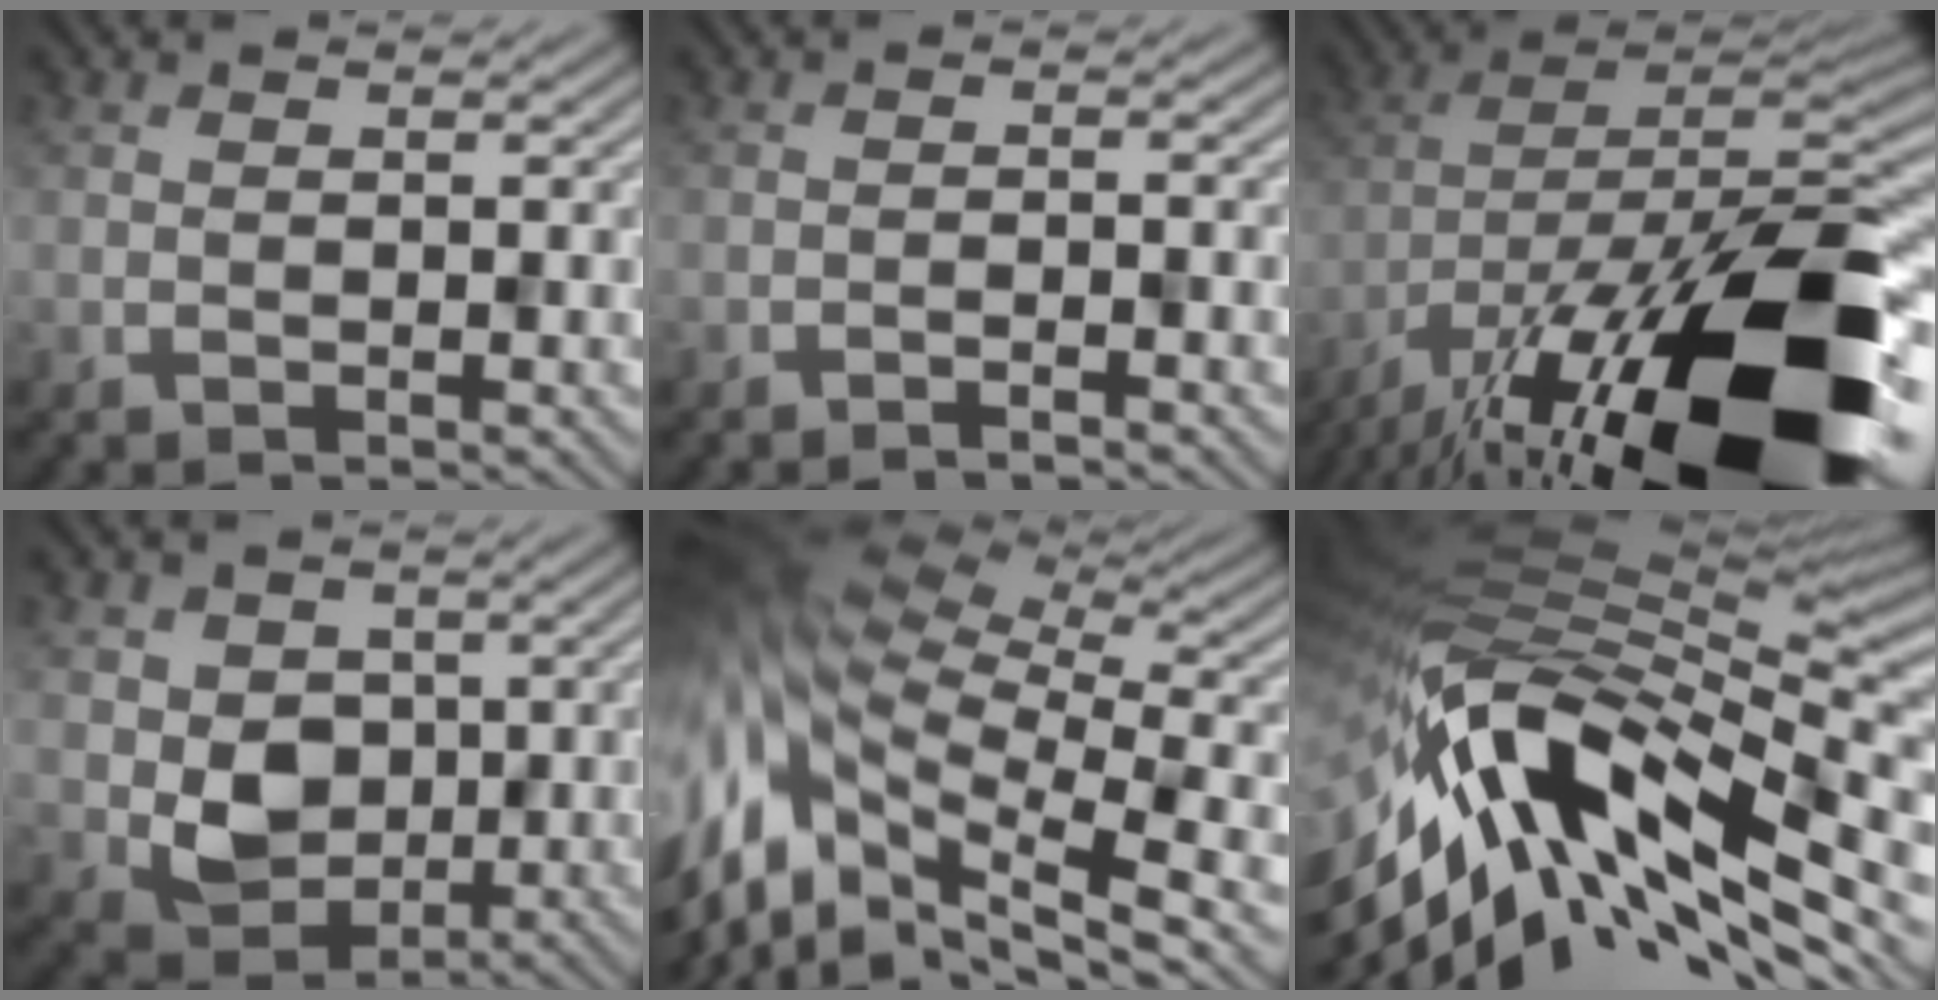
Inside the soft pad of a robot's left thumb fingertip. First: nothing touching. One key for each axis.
{"total": 2.3, "fx": -2.0, "fy": -0.1, "fz": 1.1, "tx": -0.018, "ty": 0.012, "tz": -0.036}
{"total": 20.1, "fx": -12.5, "fy": 6.8, "fz": 14.2, "tx": -0.240, "ty": -0.032, "tz": -0.188}
{"total": 4.0, "fx": 1.1, "fy": 3.7, "fz": 0.8, "tx": -0.034, "ty": -0.013, "tz": 0.030}
{"total": 15.4, "fx": -2.1, "fy": 8.8, "fz": 12.5, "tx": -0.285, "ty": -0.029, "tz": 0.018}
{"total": 15.8, "fx": -6.8, "fy": 7.5, "fz": 12.1, "tx": -0.270, "ty": -0.019, "tz": -0.110}